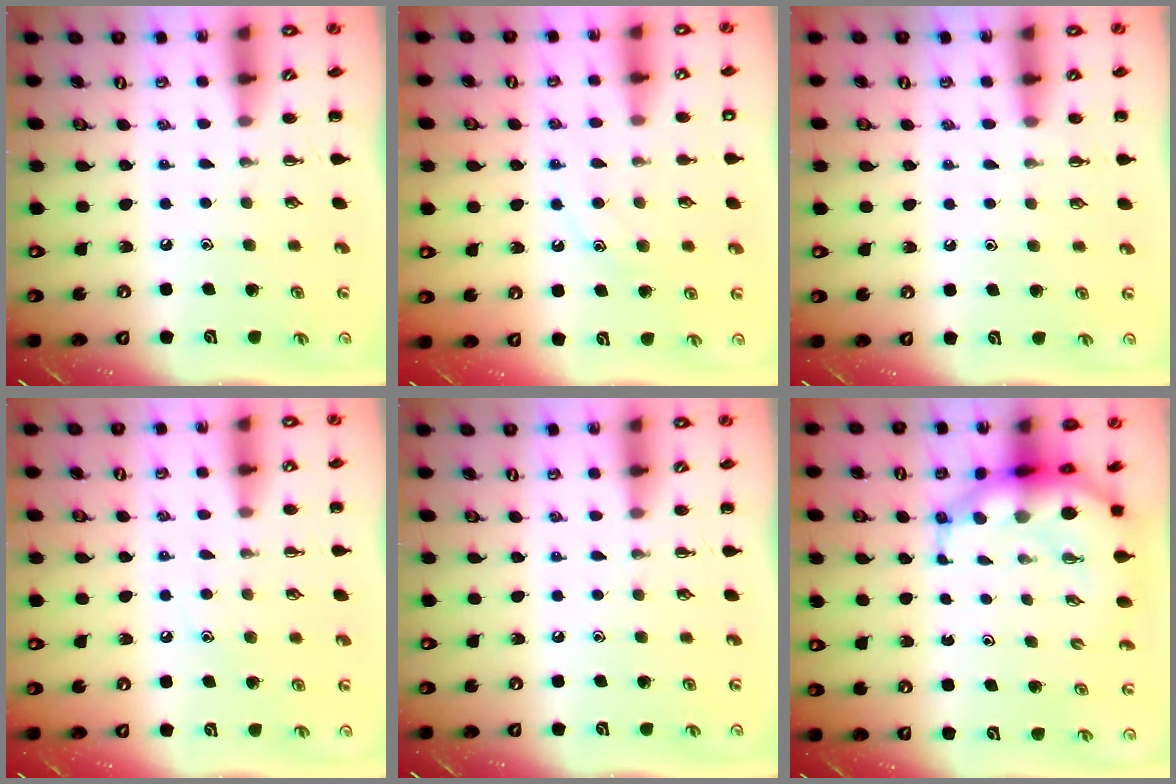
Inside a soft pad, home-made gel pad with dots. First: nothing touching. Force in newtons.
{"total": 10.6, "press": 10.6, "slide": 1.3}
{"total": 5.8, "press": 5.5, "slide": 1.7}
{"total": 7.1, "press": 6.9, "slide": 1.9}
{"total": 0.0}
{"total": 8.4, "press": 8.1, "slide": 2.4}